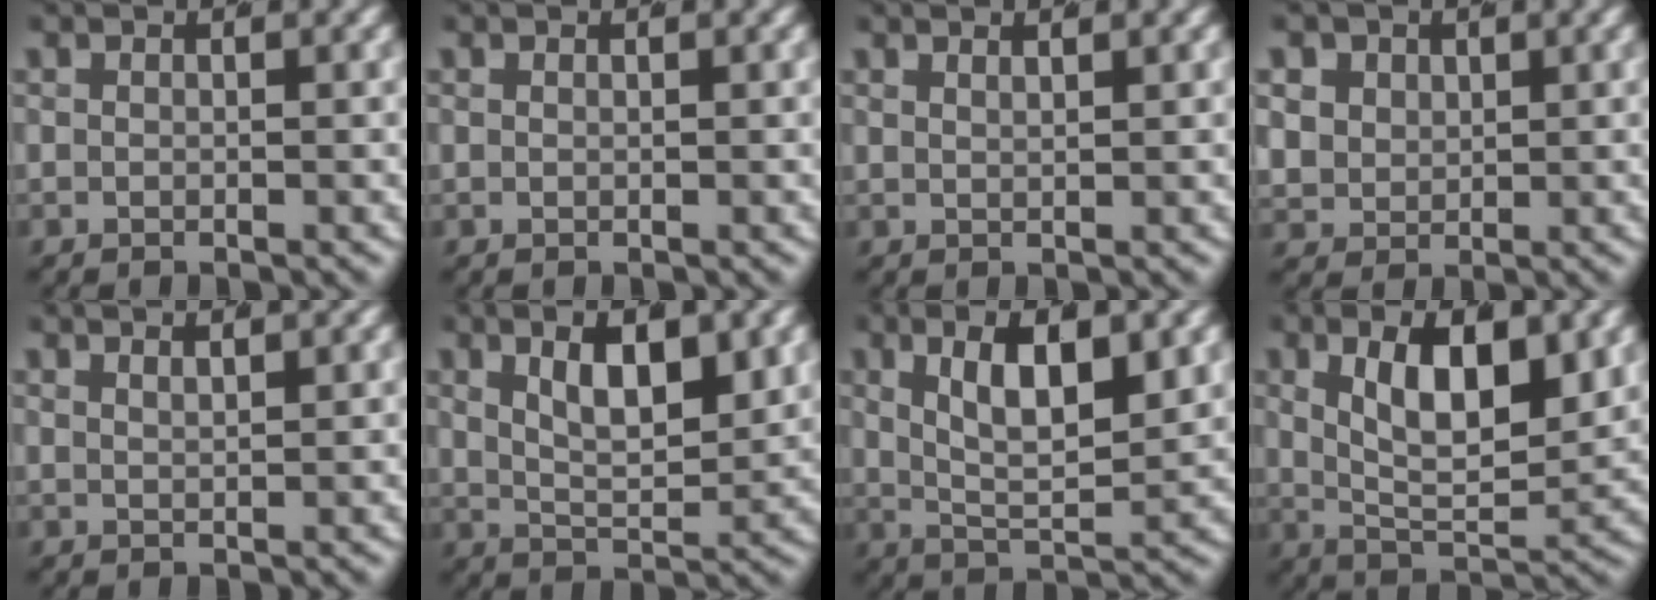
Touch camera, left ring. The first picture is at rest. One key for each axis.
{"total": 0.0}
{"total": 1.9, "fx": 1.5, "fy": 0.7, "fz": 0.9, "tx": -0.008, "ty": 0.006, "tz": 0.022}
{"total": 5.2, "fx": 0.1, "fy": 4.9, "fz": 1.8, "tx": -0.077, "ty": -0.029, "tz": 0.009}
{"total": 2.4, "fx": 1.8, "fy": 0.9, "fz": 1.3, "tx": -0.012, "ty": 0.007, "tz": 0.025}
{"total": 7.0, "fx": 1.7, "fy": 4.2, "fz": 5.4, "tx": -0.092, "ty": -0.010, "tz": 0.024}
{"total": 7.0, "fx": 1.2, "fy": 3.9, "fz": 5.7, "tx": -0.112, "ty": -0.021, "tz": 0.025}
{"total": 8.8, "fx": 1.4, "fy": 5.1, "fz": 7.0, "tx": -0.130, "ty": -0.026, "tz": 0.027}